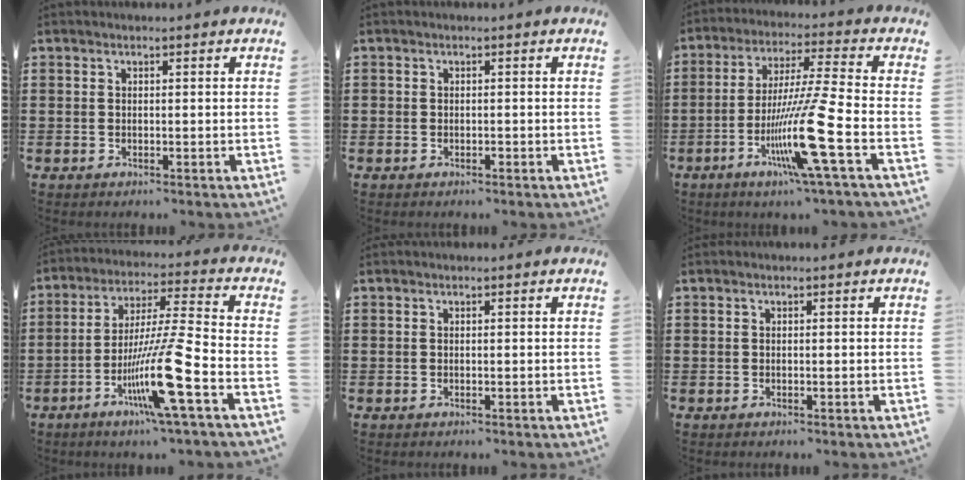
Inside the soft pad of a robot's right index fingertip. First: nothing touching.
{"total": 0.6, "force": [-0.4, 0.4, 0.2], "torque": [-0.004, 0.001, -0.008]}
{"total": 14.3, "force": [-5.1, -0.3, 13.4], "torque": [-0.260, -0.014, -0.098]}
{"total": 14.3, "force": [-6.1, 0.5, 13.0], "torque": [-0.249, -0.006, -0.111]}
{"total": 0.0}
{"total": 0.0}